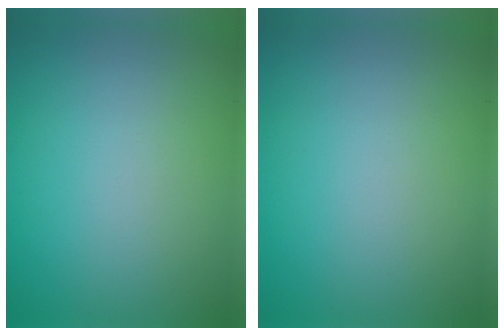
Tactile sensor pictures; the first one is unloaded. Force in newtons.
{"total": 0.0}